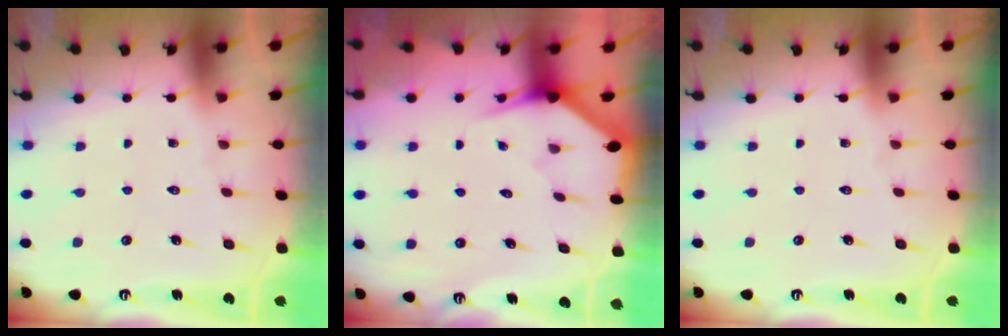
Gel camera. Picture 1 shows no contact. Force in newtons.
{"total": 3.0, "press": 3.0, "slide": 0.0}
{"total": 0.0}